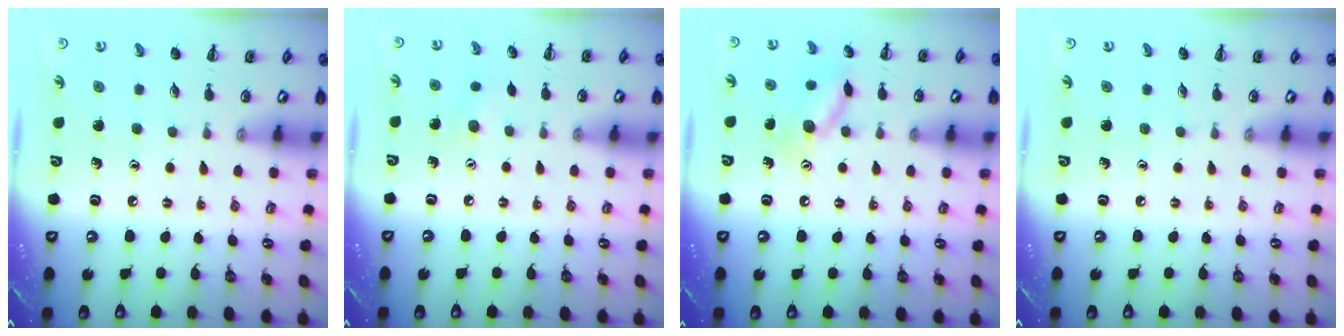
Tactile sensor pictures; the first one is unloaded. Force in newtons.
{"total": 3.0, "press": 2.9, "slide": 0.6}
{"total": 11.3, "press": 11.2, "slide": 0.8}
{"total": 0.0}